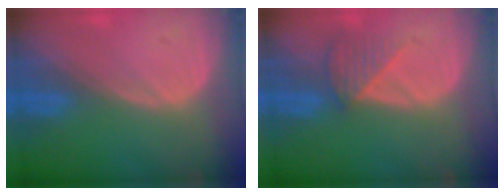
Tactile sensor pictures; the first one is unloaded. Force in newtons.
{"total": 3.6, "press": 3.4, "slide": 1.1}